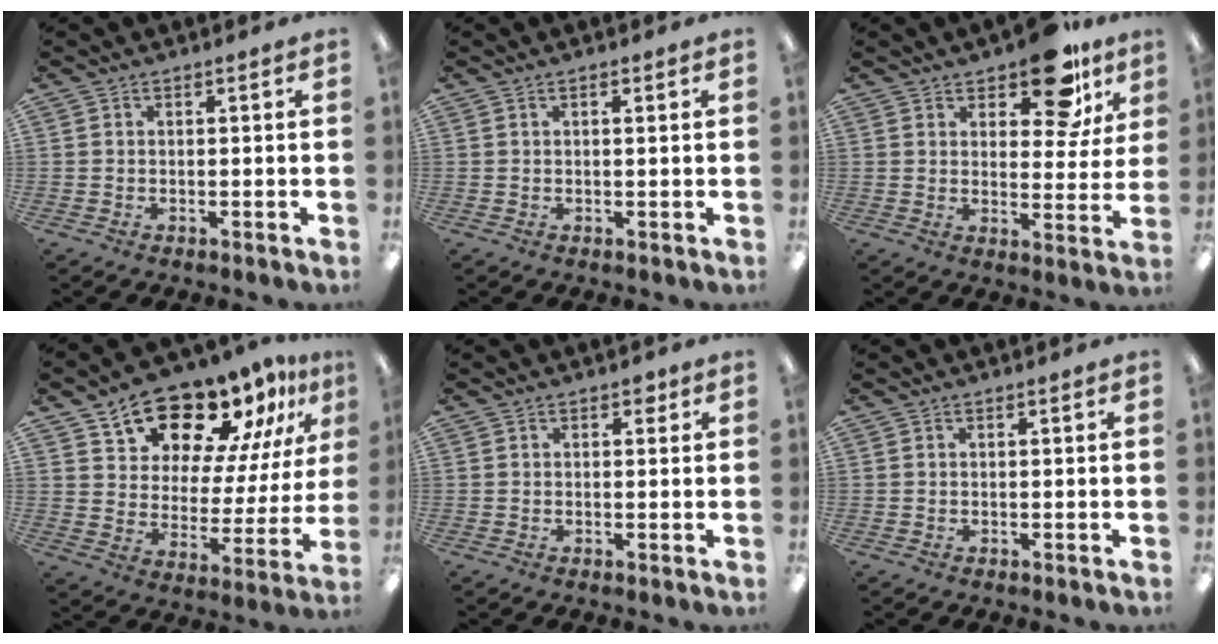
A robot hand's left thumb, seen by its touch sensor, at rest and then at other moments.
{"total": 0.8, "force": [0.3, 0.1, 0.8], "torque": [-0.017, 0.000, 0.005]}
{"total": 13.1, "force": [9.1, 5.9, 7.2], "torque": [-0.095, -0.048, 0.159]}
{"total": 17.1, "force": [14.3, 7.2, 6.0], "torque": [-0.106, -0.115, 0.250]}
{"total": 1.6, "force": [0.7, 1.0, 0.9], "torque": [-0.003, -0.003, 0.009]}
{"total": 0.0}